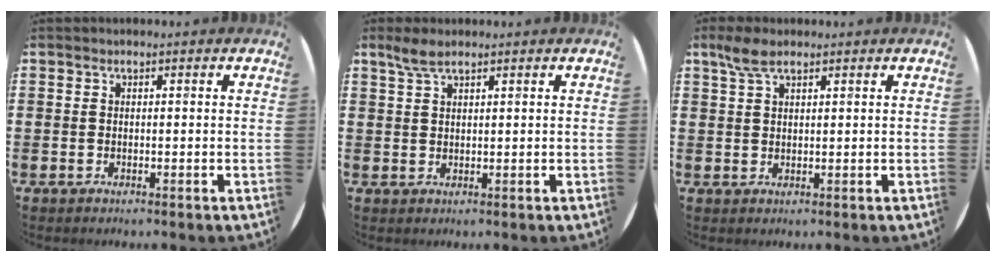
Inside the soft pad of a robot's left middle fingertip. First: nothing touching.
{"total": 2.6, "force": [2.0, 0.6, 1.5], "torque": [-0.034, 0.004, 0.036]}
{"total": 3.1, "force": [2.2, 1.1, 2.0], "torque": [-0.043, 0.006, 0.040]}